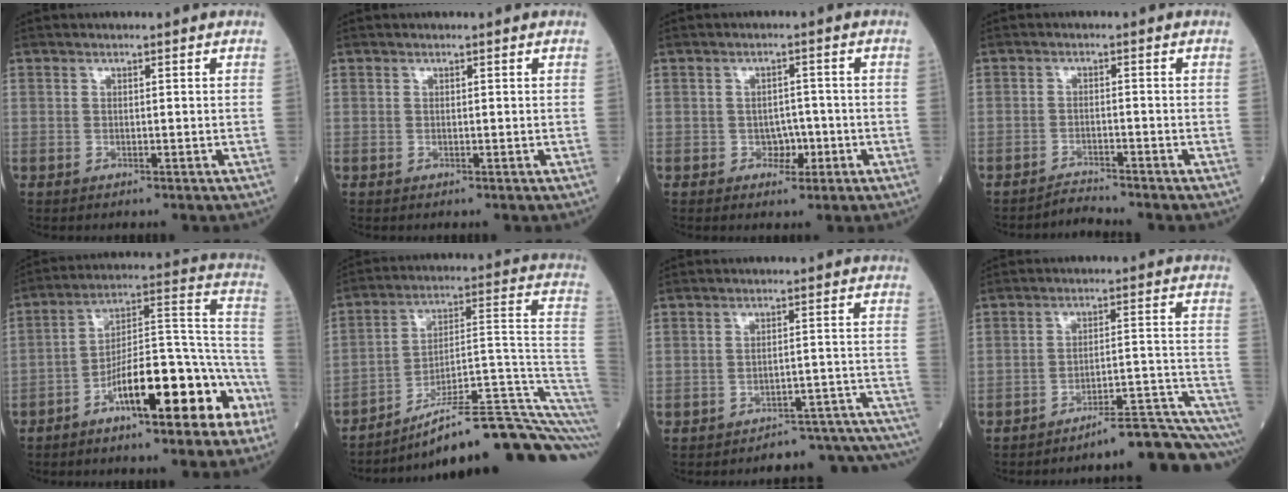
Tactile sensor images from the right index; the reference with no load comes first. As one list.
[{"total": 0.0}, {"total": 3.0, "force": [-1.2, 2.1, 1.6], "torque": [-0.015, 0.007, -0.016]}, {"total": 2.5, "force": [-2.3, -0.8, -0.5], "torque": [0.011, -0.014, -0.039]}, {"total": 17.0, "force": [-8.9, 4.0, 13.9], "torque": [-0.193, 0.044, -0.132]}, {"total": 21.1, "force": [-15.2, -0.2, 14.6], "torque": [-0.122, 0.055, -0.233]}, {"total": 14.3, "force": [-14.3, 0.4, 1.0], "torque": [0.023, 0.041, -0.171]}, {"total": 16.6, "force": [-15.8, -2.2, 4.6], "torque": [-0.007, 0.027, -0.213]}]